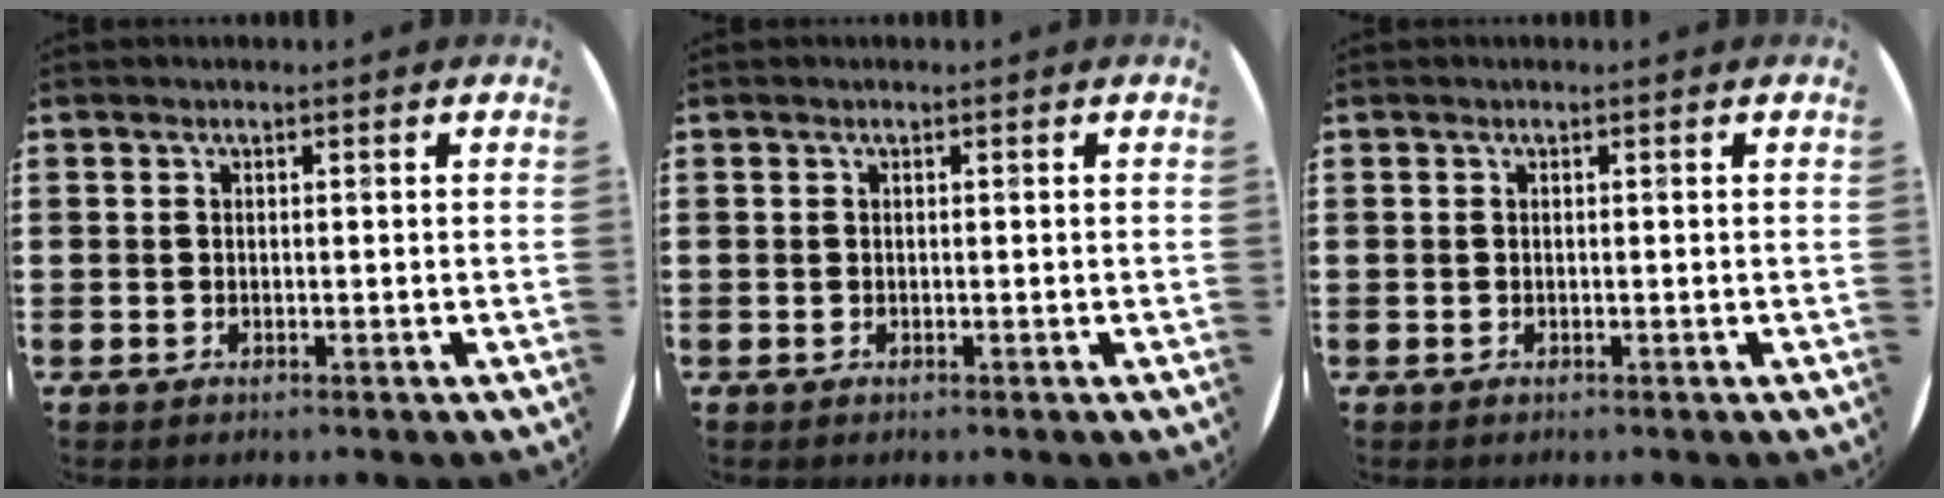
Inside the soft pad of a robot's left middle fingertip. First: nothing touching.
{"total": 0.0}
{"total": 0.0}